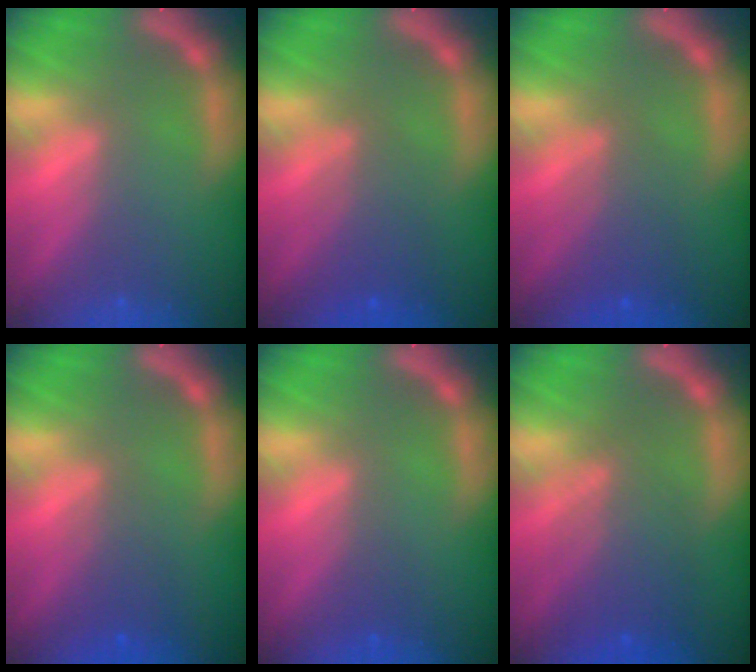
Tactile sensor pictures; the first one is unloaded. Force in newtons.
{"total": 3.6}
{"total": 3.6}
{"total": 2.5}
{"total": 1.0}
{"total": 5.5}